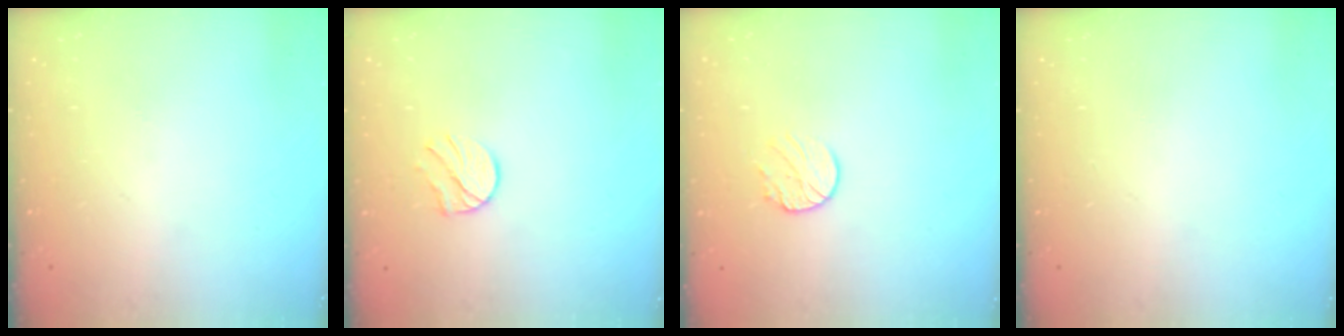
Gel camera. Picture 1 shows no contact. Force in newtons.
{"total": 7.9, "press": 7.8, "slide": 0.6}
{"total": 8.0, "press": 8.0, "slide": 0.8}
{"total": 0.0}